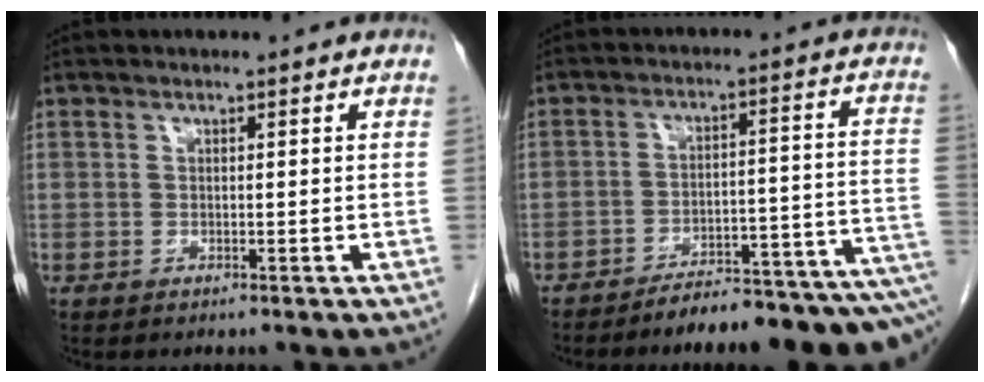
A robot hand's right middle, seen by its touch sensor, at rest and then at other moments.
{"total": 15.3, "force": [-13.1, 1.7, 7.7], "torque": [-0.053, 0.037, -0.181]}